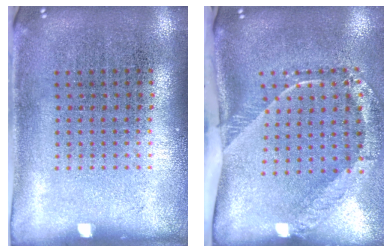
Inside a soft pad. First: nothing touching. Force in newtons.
{"total": 2.6, "press": 1.7, "slide": 1.9}